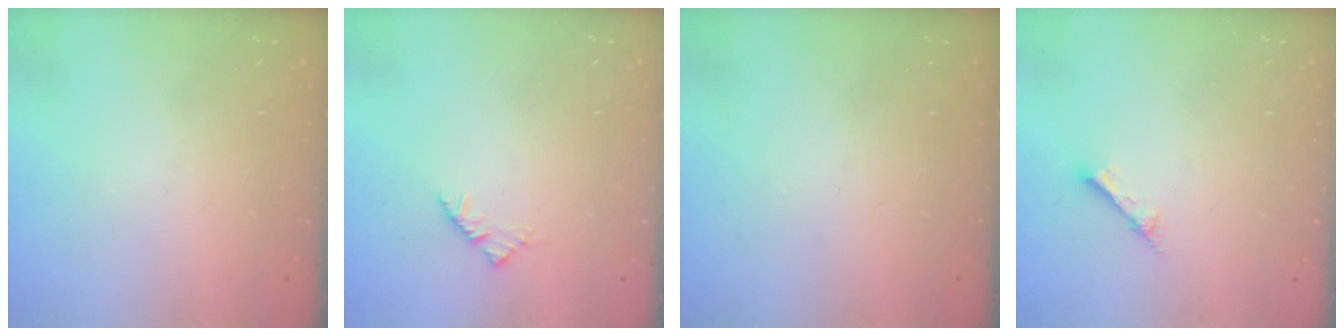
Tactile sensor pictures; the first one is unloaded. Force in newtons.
{"total": 2.9, "press": 2.8, "slide": 0.7}
{"total": 0.0}
{"total": 2.6, "press": 2.6, "slide": 0.1}